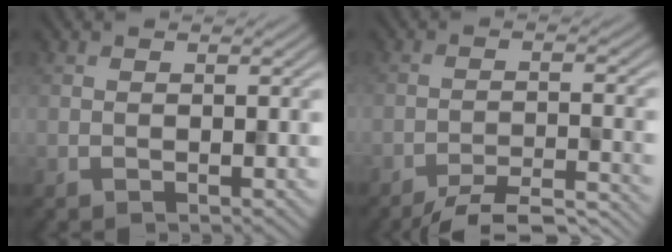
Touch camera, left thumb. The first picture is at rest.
{"total": 7.1, "force": [-6.2, 1.1, 3.3], "torque": [-0.060, -0.002, -0.092]}